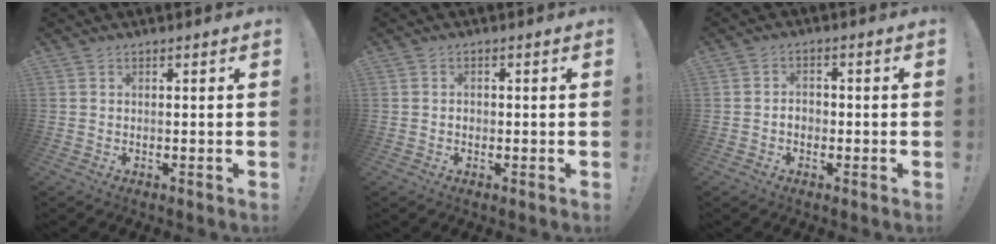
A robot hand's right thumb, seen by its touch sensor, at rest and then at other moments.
{"total": 1.2, "force": [-0.6, 1.0, 0.5], "torque": [-0.009, 0.004, -0.011]}
{"total": 2.9, "force": [-1.2, 2.1, 1.6], "torque": [-0.029, 0.005, -0.021]}